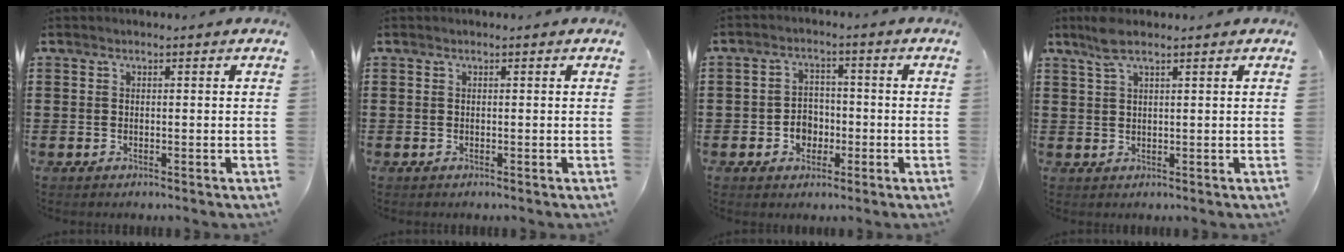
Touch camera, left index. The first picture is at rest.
{"total": 0.0}
{"total": 3.9, "force": [-1.4, 3.1, 1.8], "torque": [-0.041, 0.005, -0.030]}
{"total": 3.7, "force": [2.4, 0.7, 2.7], "torque": [-0.059, 0.004, 0.043]}